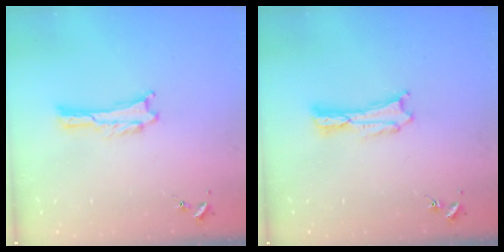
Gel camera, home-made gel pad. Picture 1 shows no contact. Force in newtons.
{"total": 0.6, "press": 0.6, "slide": 0.2}